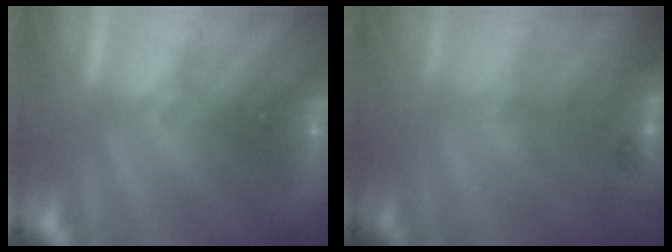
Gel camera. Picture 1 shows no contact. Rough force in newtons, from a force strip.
{"total": 2.2}